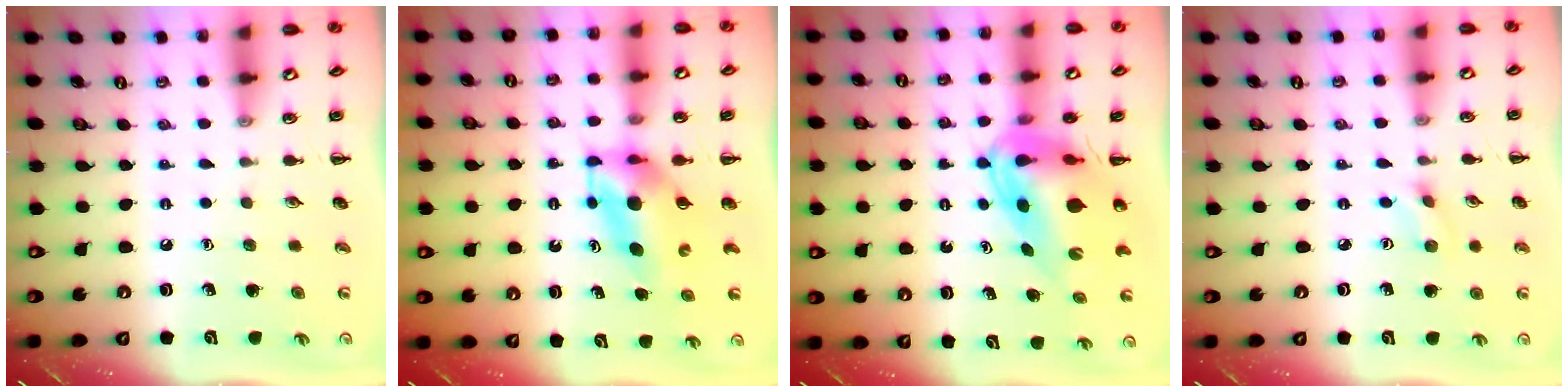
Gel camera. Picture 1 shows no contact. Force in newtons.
{"total": 5.4, "press": 5.4, "slide": 0.7}
{"total": 12.1, "press": 11.6, "slide": 3.5}
{"total": 2.3, "press": 2.1, "slide": 0.8}